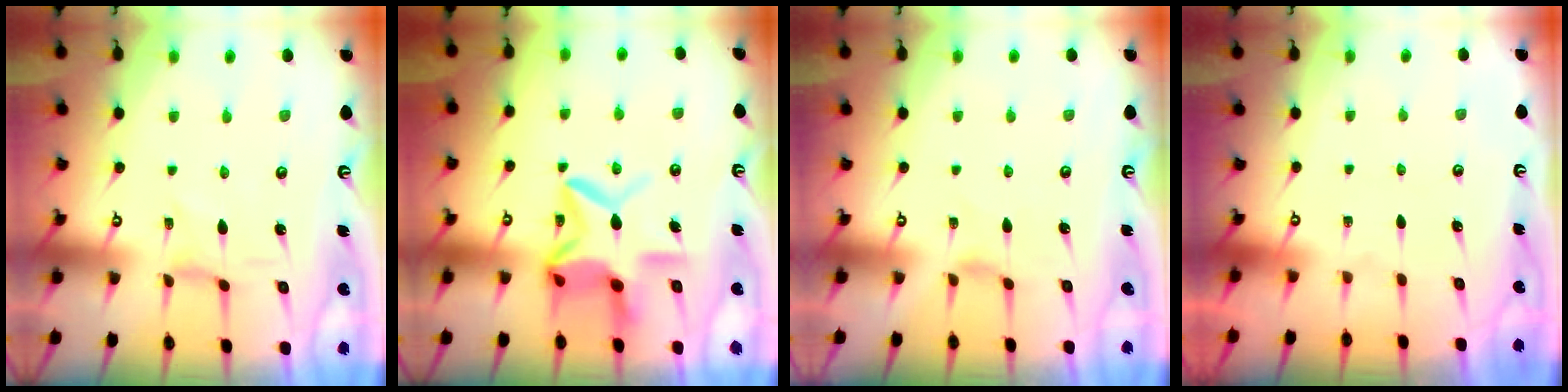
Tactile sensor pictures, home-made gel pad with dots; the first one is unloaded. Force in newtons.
{"total": 13.5, "press": 13.5, "slide": 1.4}
{"total": 0.5, "press": 0.5, "slide": 0.2}
{"total": 0.0}